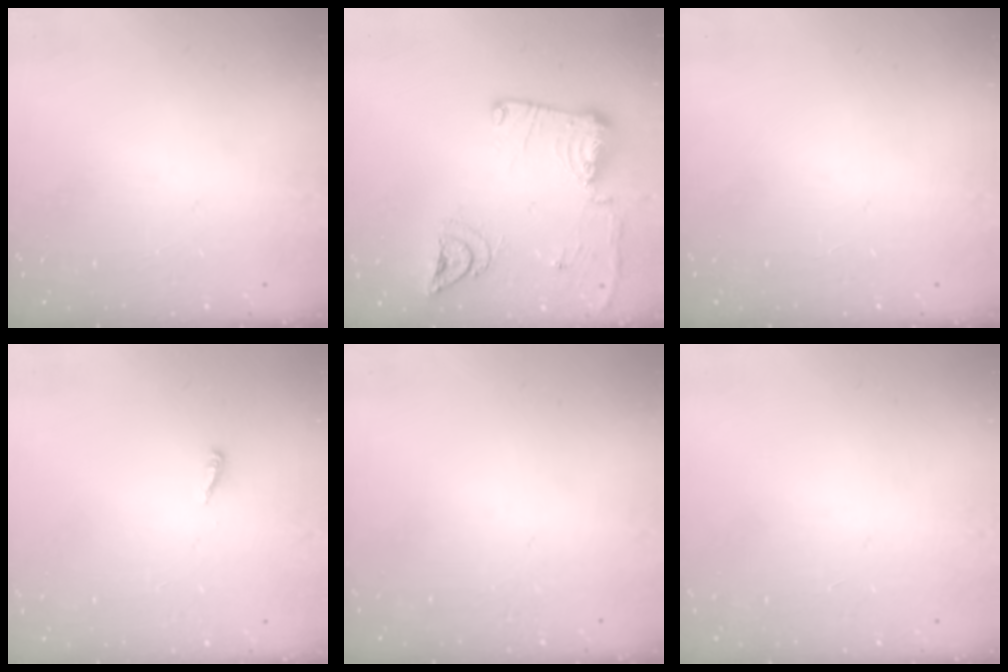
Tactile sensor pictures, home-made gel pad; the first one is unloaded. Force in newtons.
{"total": 15.4, "press": 15.3, "slide": 1.9}
{"total": 0.0}
{"total": 3.2, "press": 3.2, "slide": 0.2}
{"total": 0.0}
{"total": 1.1, "press": 0.9, "slide": 0.6}